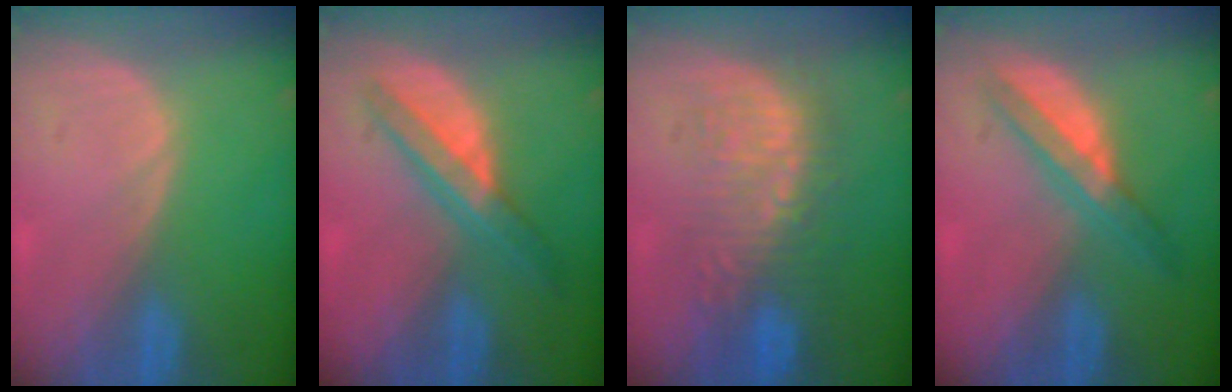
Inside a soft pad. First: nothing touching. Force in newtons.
{"total": 6.8, "press": 5.8, "slide": 3.5}
{"total": 9.3, "press": 8.7, "slide": 3.4}
{"total": 5.7, "press": 5.3, "slide": 2.1}